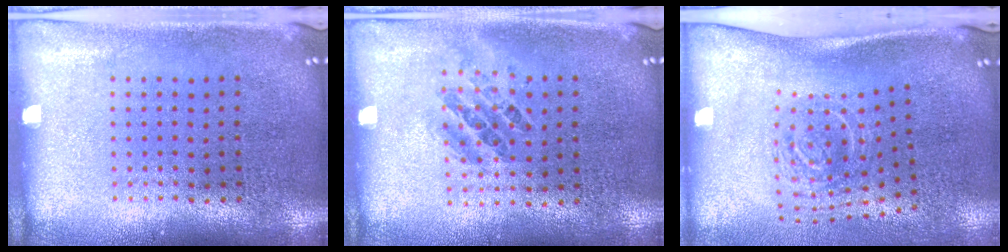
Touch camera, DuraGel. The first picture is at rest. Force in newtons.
{"total": 0.9, "press": 0.7, "slide": 0.4}
{"total": 2.0, "press": 1.3, "slide": 1.5}